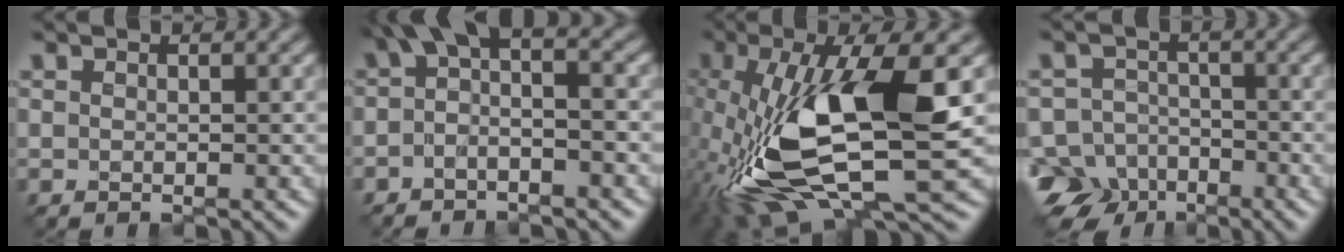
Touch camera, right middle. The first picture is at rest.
{"total": 4.8, "force": [0.5, 1.7, 4.4], "torque": [-0.061, 0.022, -0.006]}
{"total": 11.7, "force": [-1.4, 3.9, 10.9], "torque": [-0.231, -0.012, -0.029]}
{"total": 8.1, "force": [-6.0, 5.3, 1.3], "torque": [-0.013, -0.006, -0.123]}